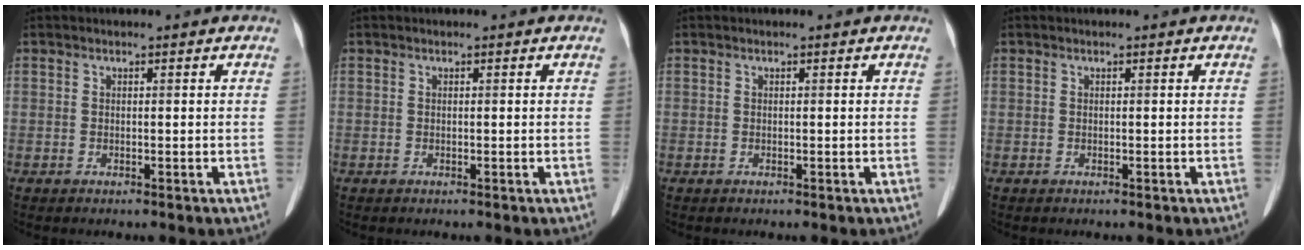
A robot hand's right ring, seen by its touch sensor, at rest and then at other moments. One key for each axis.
{"total": 0.0}
{"total": 0.0}
{"total": 0.0}